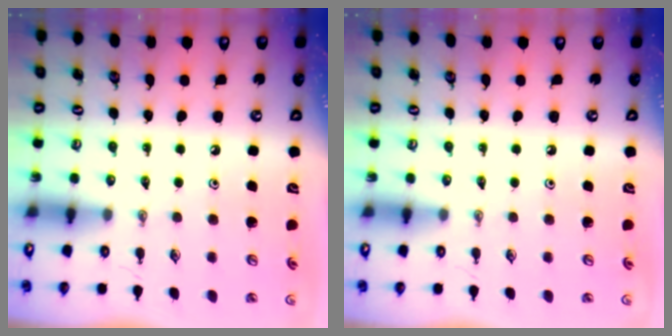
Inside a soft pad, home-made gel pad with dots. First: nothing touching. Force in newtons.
{"total": 0.0}